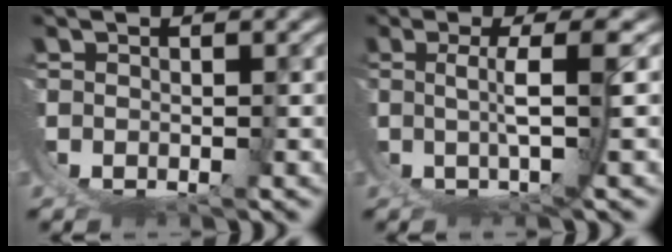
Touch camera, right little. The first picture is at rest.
{"total": 5.0, "force": [0.7, -1.8, 4.6], "torque": [-0.061, -0.006, 0.021]}